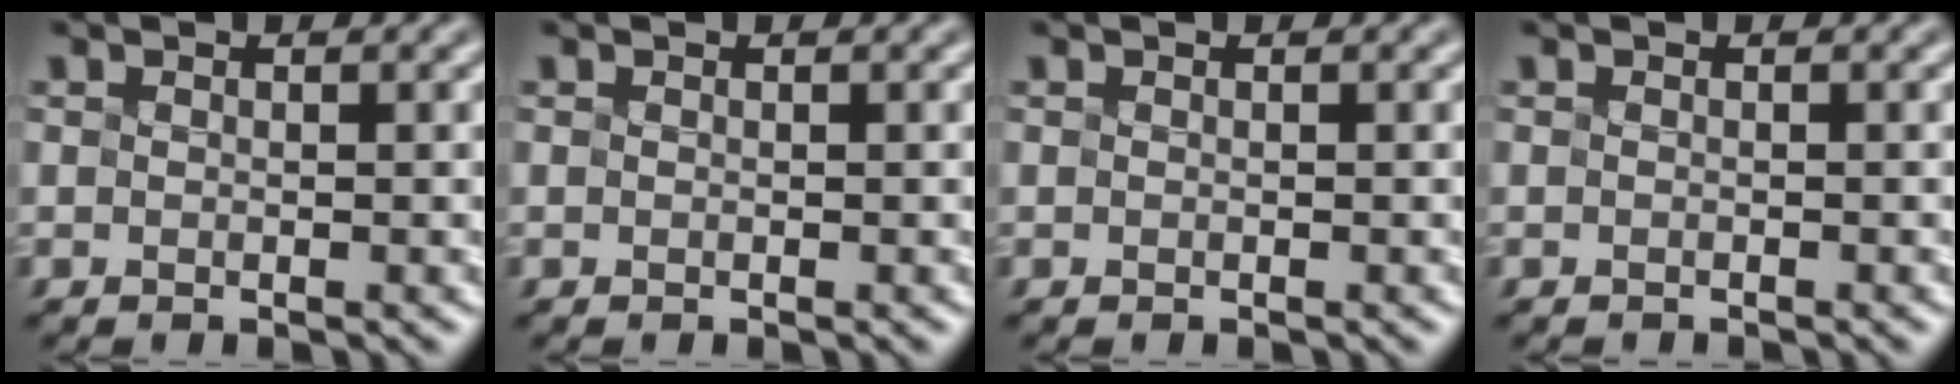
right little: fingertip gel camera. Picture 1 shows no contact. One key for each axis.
{"total": 0.0}
{"total": 0.0}
{"total": 0.8, "fx": -0.8, "fy": 0.0, "fz": 0.1, "tx": 0.004, "ty": -0.004, "tz": -0.013}